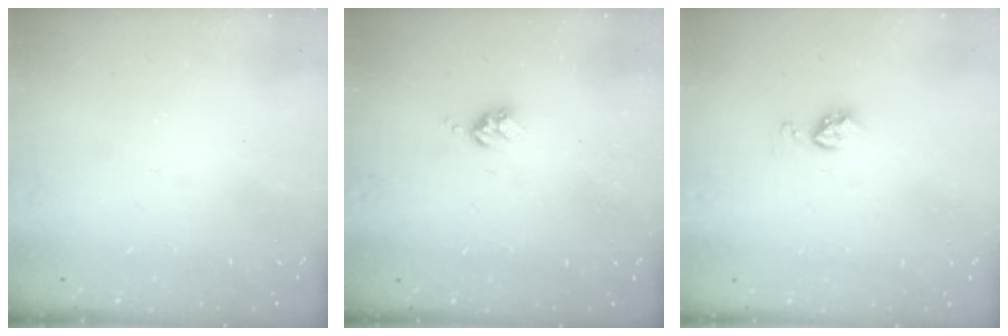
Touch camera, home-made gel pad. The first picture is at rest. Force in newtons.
{"total": 3.7, "press": 3.6, "slide": 0.5}
{"total": 5.1, "press": 5.0, "slide": 0.5}